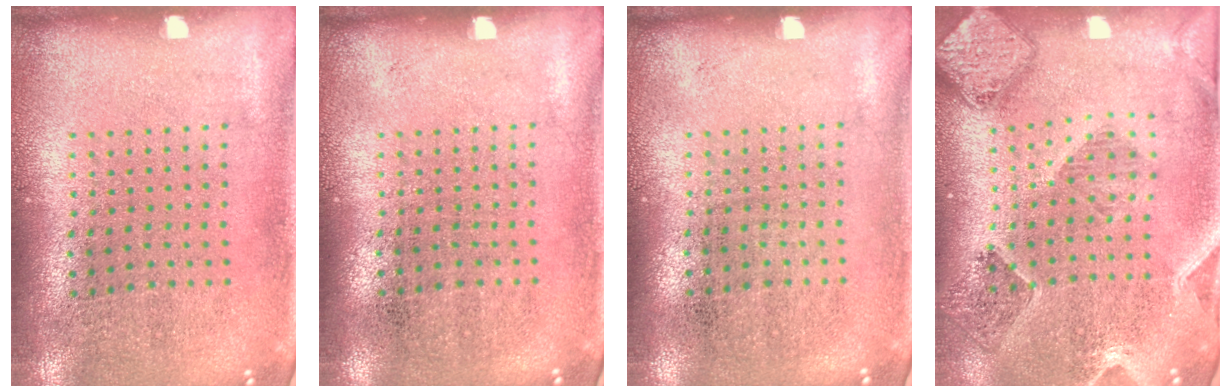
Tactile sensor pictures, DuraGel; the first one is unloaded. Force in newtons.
{"total": 0.0}
{"total": 0.0}
{"total": 1.5, "press": 1.4, "slide": 0.4}